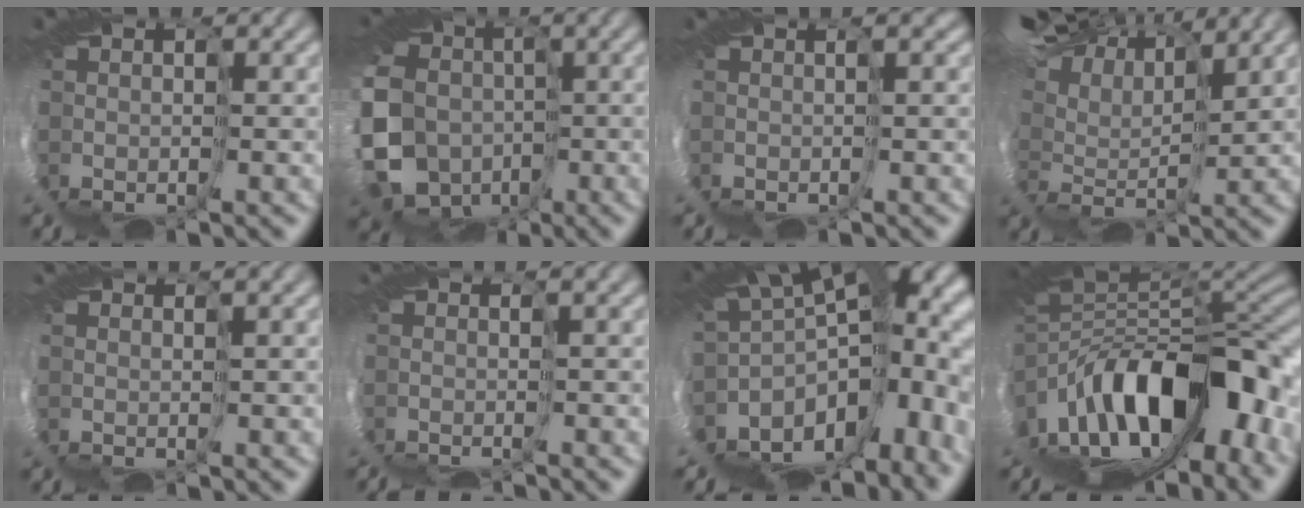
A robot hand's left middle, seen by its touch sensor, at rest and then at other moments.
{"total": 9.5, "force": [-3.5, 8.8, 1.2], "torque": [-0.104, -0.059, -0.069]}
{"total": 3.2, "force": [-0.7, -2.4, -1.9], "torque": [0.034, -0.008, 0.002]}
{"total": 11.5, "force": [11.5, -0.8, 0.5], "torque": [-0.069, 0.048, 0.189]}
{"total": 2.8, "force": [0.4, -2.3, -1.5], "torque": [0.029, 0.001, 0.012]}
{"total": 4.7, "force": [-3.4, -2.8, -1.8], "torque": [0.018, -0.012, -0.023]}
{"total": 9.0, "force": [-5.7, 3.6, 5.9], "torque": [-0.081, 0.004, -0.053]}
{"total": 8.1, "force": [-0.9, 2.9, 7.5], "torque": [-0.126, 0.023, -0.018]}